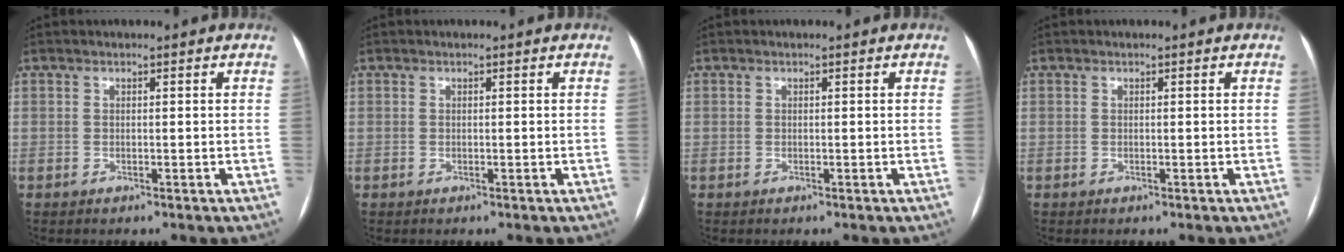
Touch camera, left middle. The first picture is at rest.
{"total": 0.0}
{"total": 0.0}
{"total": 0.0}